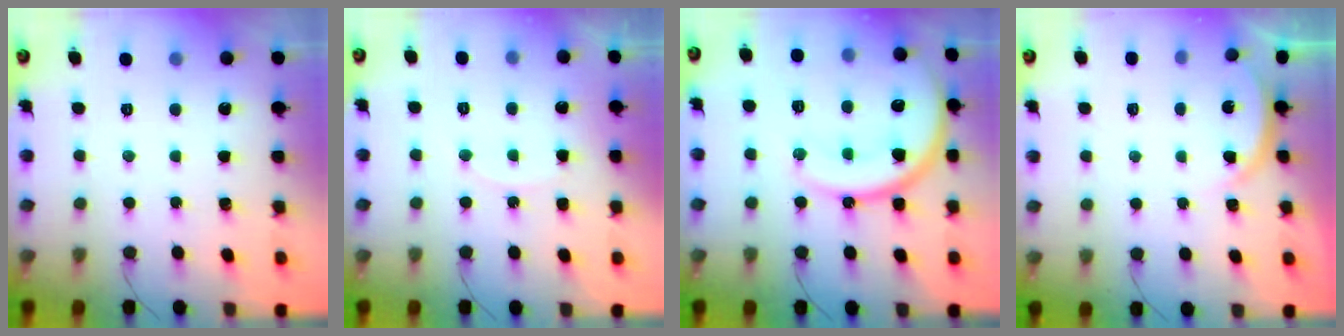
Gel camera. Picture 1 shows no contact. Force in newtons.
{"total": 6.8, "press": 6.8, "slide": 0.5}
{"total": 20.9, "press": 20.8, "slide": 2.1}
{"total": 3.1, "press": 3.1, "slide": 0.5}